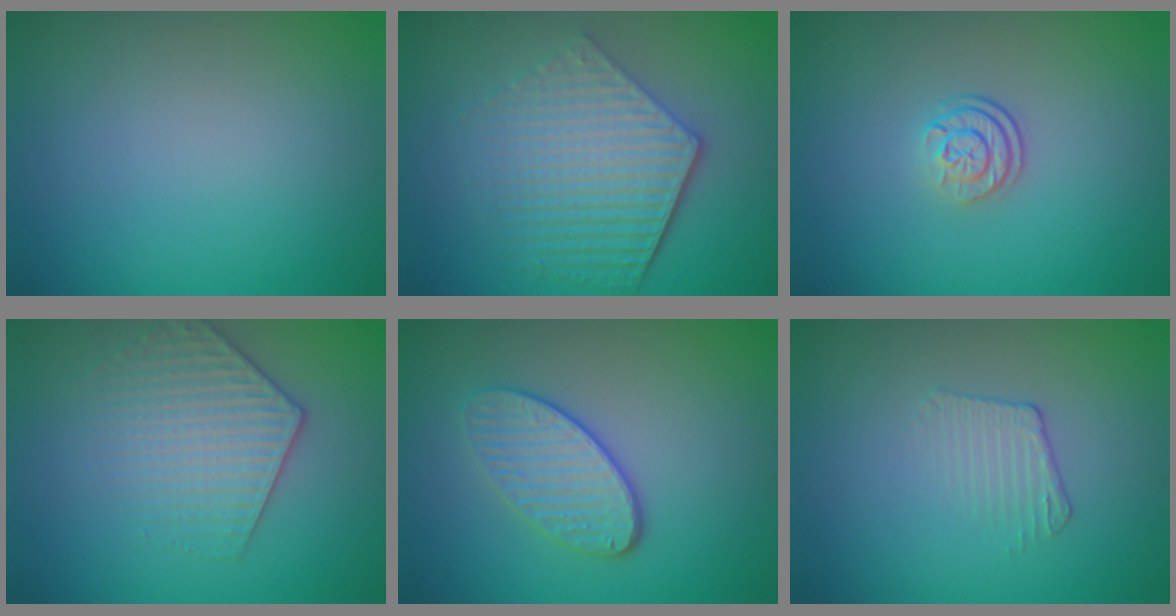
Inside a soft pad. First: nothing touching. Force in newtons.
{"total": 6.2, "press": 4.5, "slide": 4.3}
{"total": 2.3, "press": 1.7, "slide": 1.7}
{"total": 3.5, "press": 3.3, "slide": 1.2}
{"total": 3.7, "press": 3.2, "slide": 1.7}
{"total": 1.5, "press": 0.7, "slide": 1.4}